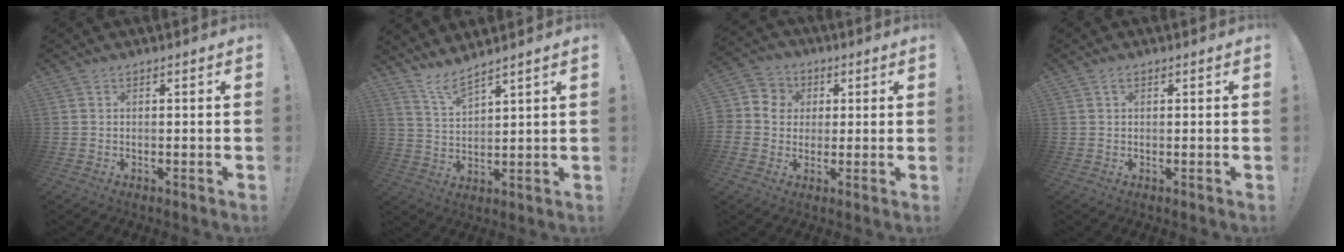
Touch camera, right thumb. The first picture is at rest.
{"total": 6.4, "force": [5.4, 0.7, 3.3], "torque": [-0.073, -0.029, 0.097]}
{"total": 7.1, "force": [0.3, 6.9, 1.7], "torque": [-0.027, 0.007, 0.010]}
{"total": 1.0, "force": [0.4, 0.7, 0.6], "torque": [-0.010, 0.002, 0.006]}